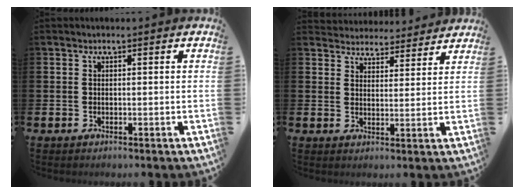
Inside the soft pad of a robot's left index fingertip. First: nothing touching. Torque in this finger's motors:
{"motor_torque": [0.99, -1.15, -0.03, 0.00]}